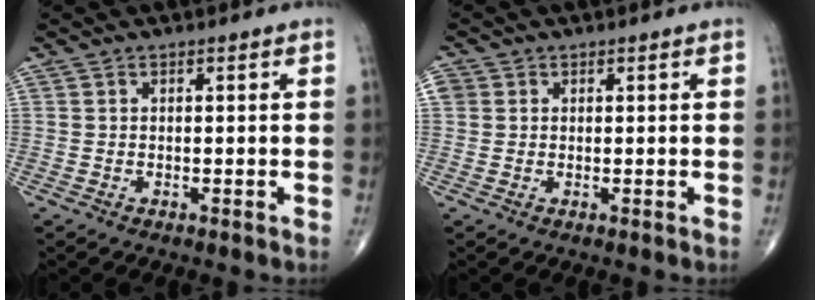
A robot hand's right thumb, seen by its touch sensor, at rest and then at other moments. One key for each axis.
{"total": 2.6, "fx": 0.7, "fy": 2.4, "fz": 0.9, "tx": -0.014, "ty": 0.007, "tz": 0.014}